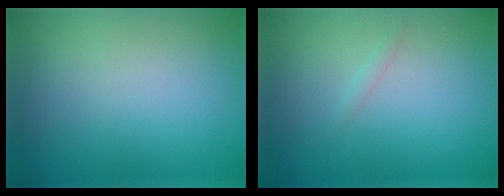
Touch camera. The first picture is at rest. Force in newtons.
{"total": 0.5, "press": 0.5, "slide": 0.0}